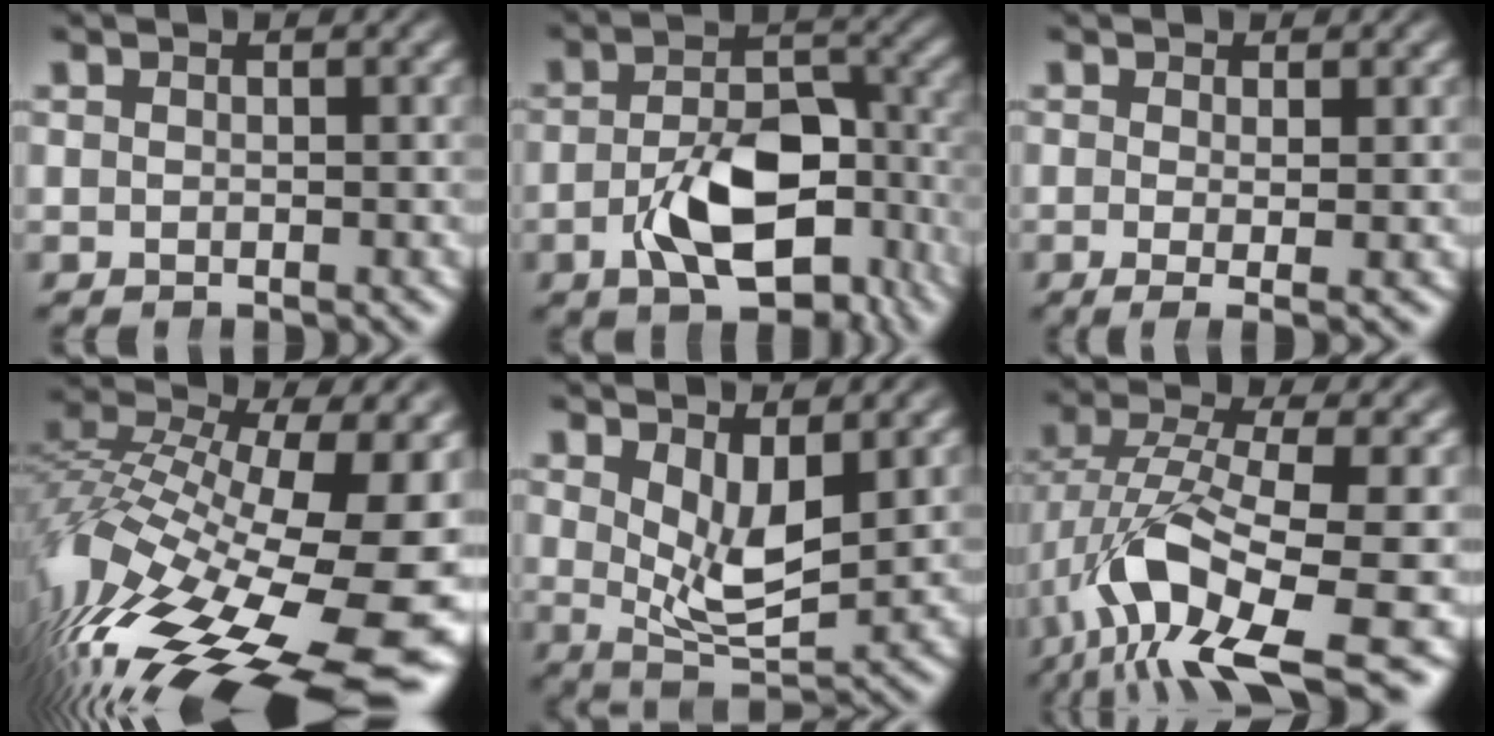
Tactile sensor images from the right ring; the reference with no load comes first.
{"total": 7.6, "force": [-3.0, 4.3, 5.5], "torque": [-0.086, -0.016, -0.042]}
{"total": 2.3, "force": [-1.0, 0.5, 2.0], "torque": [-0.047, -0.019, -0.010]}
{"total": 15.1, "force": [-3.7, 8.0, 12.3], "torque": [-0.210, -0.061, -0.016]}
{"total": 5.1, "force": [1.6, 2.3, 4.3], "torque": [-0.066, -0.016, 0.030]}
{"total": 10.0, "force": [-3.5, 4.3, 8.3], "torque": [-0.176, -0.043, -0.030]}